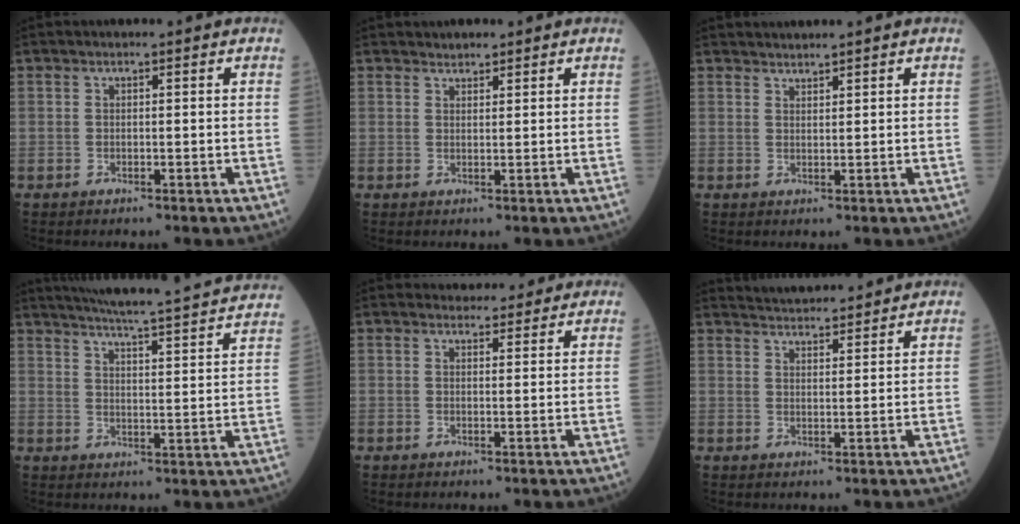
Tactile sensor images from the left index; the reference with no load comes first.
{"total": 1.5, "force": [1.4, 0.6, 0.1], "torque": [-0.007, 0.008, 0.024]}
{"total": 2.2, "force": [2.2, -0.1, 0.1], "torque": [0.000, 0.014, 0.044]}
{"total": 23.4, "force": [21.5, 0.3, 9.1], "torque": [-0.146, -0.032, 0.268]}
{"total": 3.9, "force": [3.5, 1.6, 0.4], "torque": [0.000, 0.008, 0.039]}
{"total": 8.4, "force": [8.1, 0.9, 1.7], "torque": [-0.030, 0.021, 0.118]}